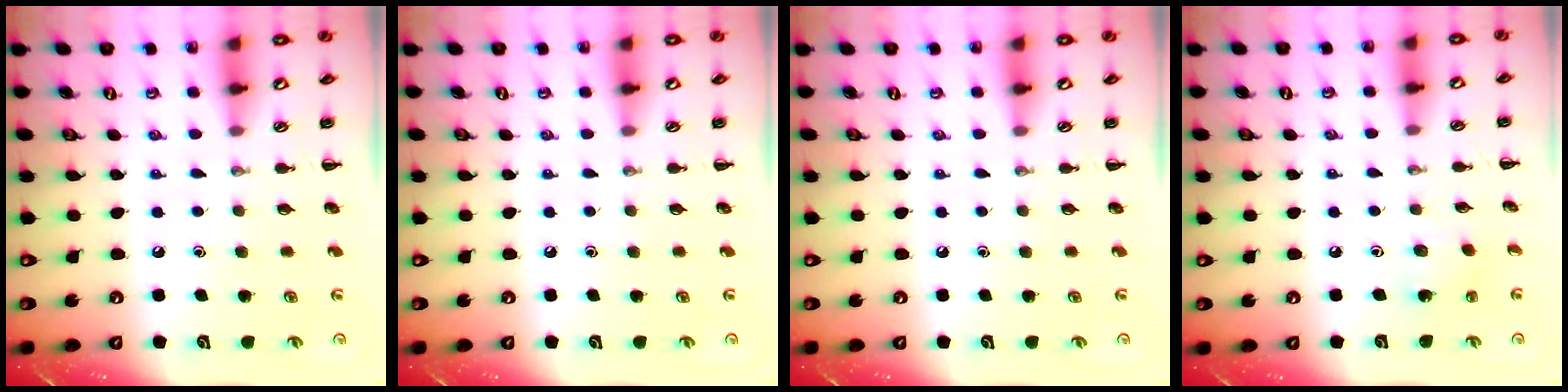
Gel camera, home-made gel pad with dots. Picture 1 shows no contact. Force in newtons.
{"total": 0.0}
{"total": 0.0}
{"total": 2.5, "press": 2.4, "slide": 0.8}